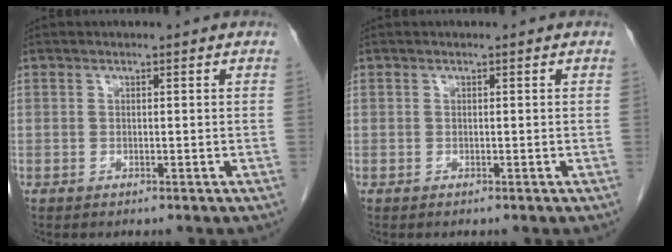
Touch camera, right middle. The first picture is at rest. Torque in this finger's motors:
{"motor_torque": [0.67, -0.56, 0.03, 0.01]}